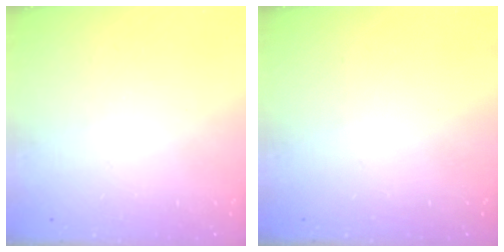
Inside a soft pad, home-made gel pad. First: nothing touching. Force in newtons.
{"total": 0.0}